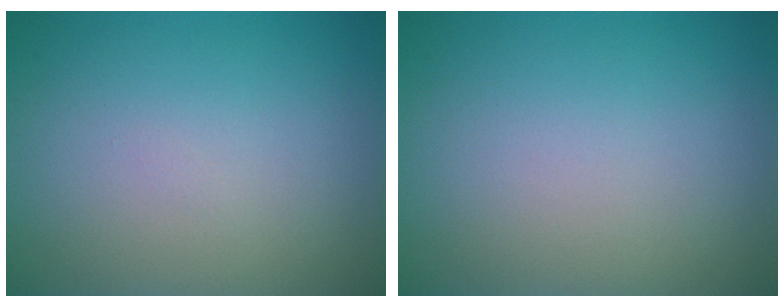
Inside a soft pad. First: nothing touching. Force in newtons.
{"total": 0.0}